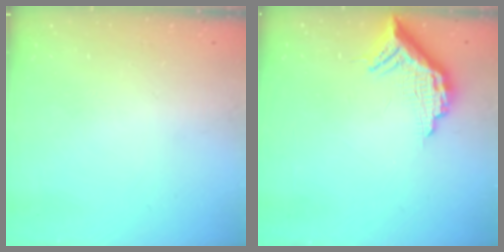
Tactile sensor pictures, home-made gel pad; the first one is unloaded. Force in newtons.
{"total": 12.5, "press": 12.5, "slide": 0.7}